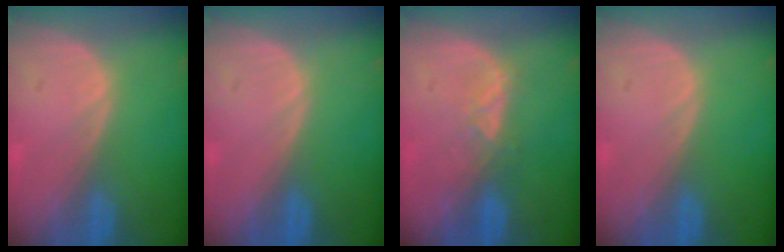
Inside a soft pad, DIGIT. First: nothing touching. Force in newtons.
{"total": 0.0}
{"total": 2.6, "press": 2.5, "slide": 0.8}
{"total": 0.0}